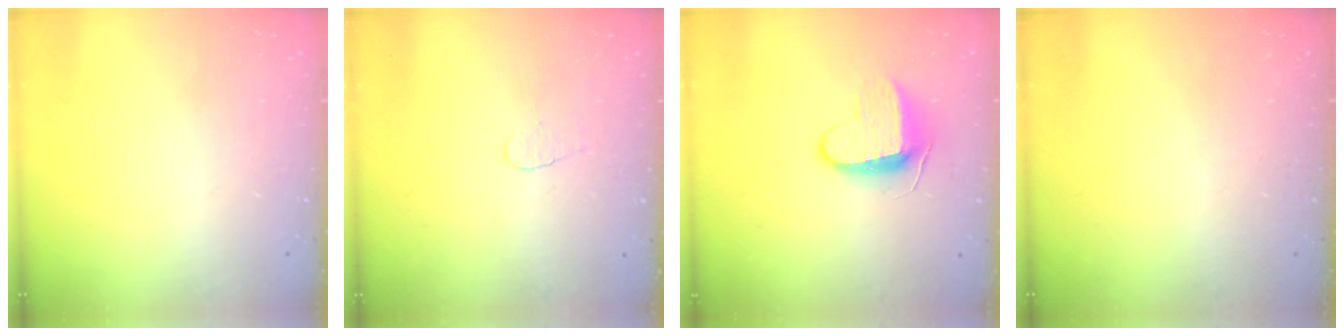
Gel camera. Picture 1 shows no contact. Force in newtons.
{"total": 3.7, "press": 3.7, "slide": 0.4}
{"total": 9.1, "press": 9.1, "slide": 1.0}
{"total": 0.0}